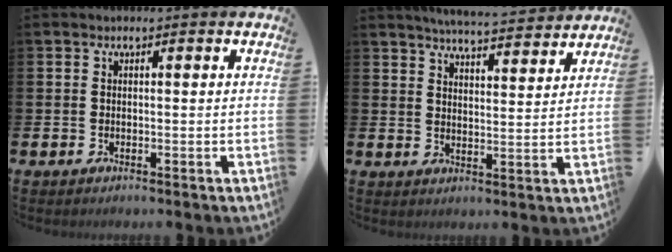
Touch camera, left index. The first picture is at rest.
{"total": 5.8, "force": [5.7, -0.1, 1.0], "torque": [-0.033, -0.035, 0.099]}